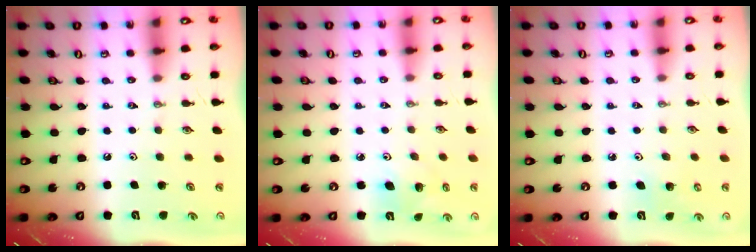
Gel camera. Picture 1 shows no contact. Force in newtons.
{"total": 5.7, "press": 5.5, "slide": 1.5}
{"total": 4.5, "press": 4.5, "slide": 0.2}